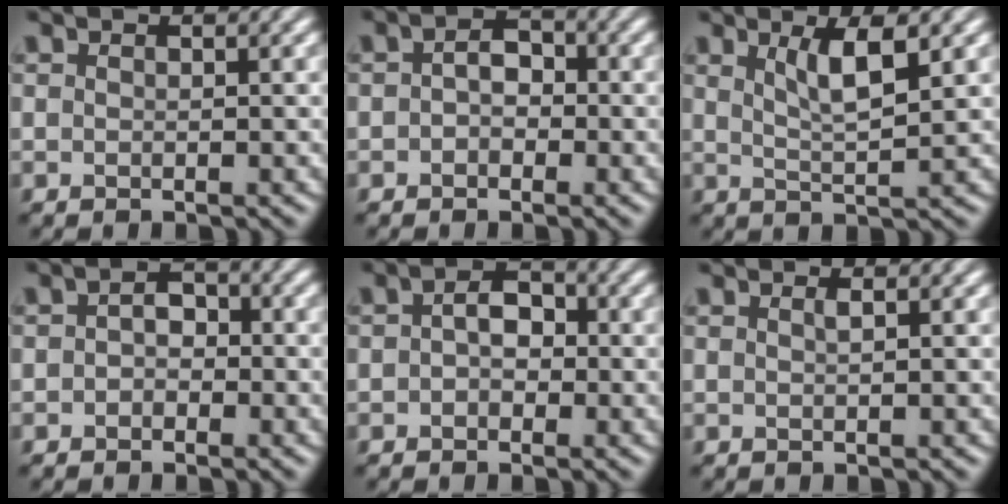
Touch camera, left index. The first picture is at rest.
{"total": 2.2, "force": [-0.2, 1.6, 1.5], "torque": [-0.024, 0.004, -0.011]}
{"total": 3.5, "force": [1.6, 0.8, 3.0], "torque": [-0.049, -0.003, 0.031]}
{"total": 1.9, "force": [-0.4, 1.4, 1.2], "torque": [-0.019, 0.004, -0.012]}
{"total": 2.6, "force": [0.0, 1.8, 1.9], "torque": [-0.029, 0.005, -0.008]}
{"total": 0.6, "force": [0.3, 0.2, 0.5], "torque": [-0.004, 0.002, 0.004]}